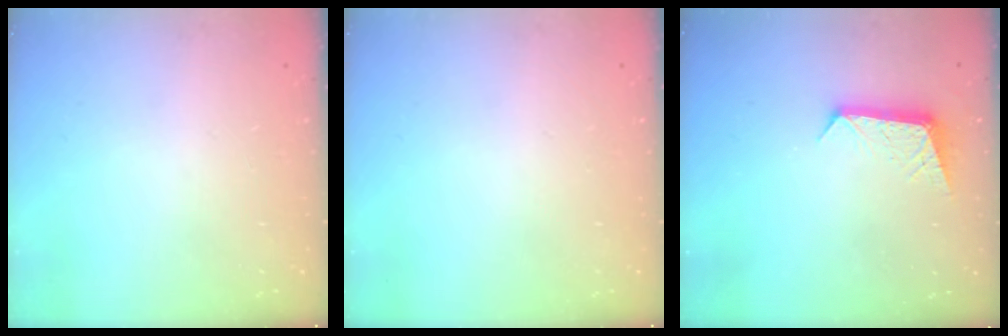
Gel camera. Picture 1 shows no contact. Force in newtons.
{"total": 0.0}
{"total": 8.2, "press": 8.2, "slide": 0.9}